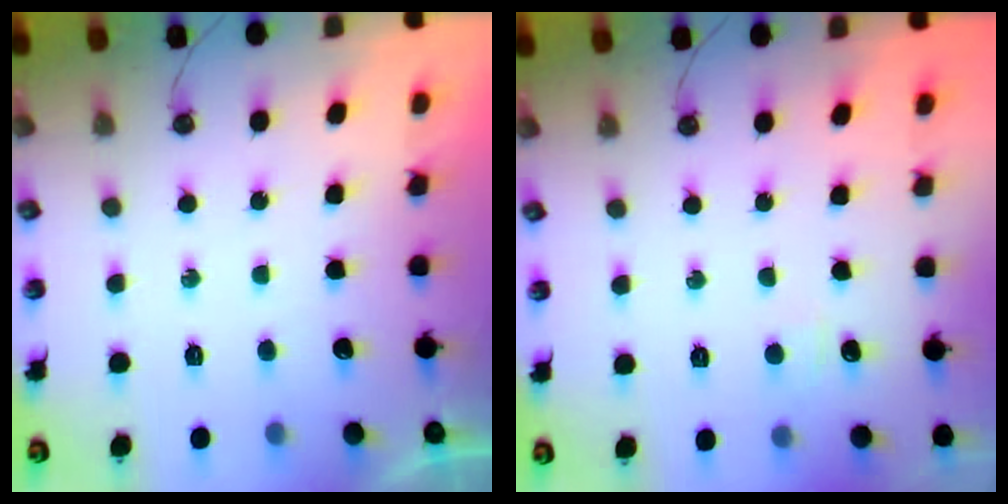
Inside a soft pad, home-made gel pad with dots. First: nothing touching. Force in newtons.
{"total": 4.4, "press": 4.3, "slide": 0.6}